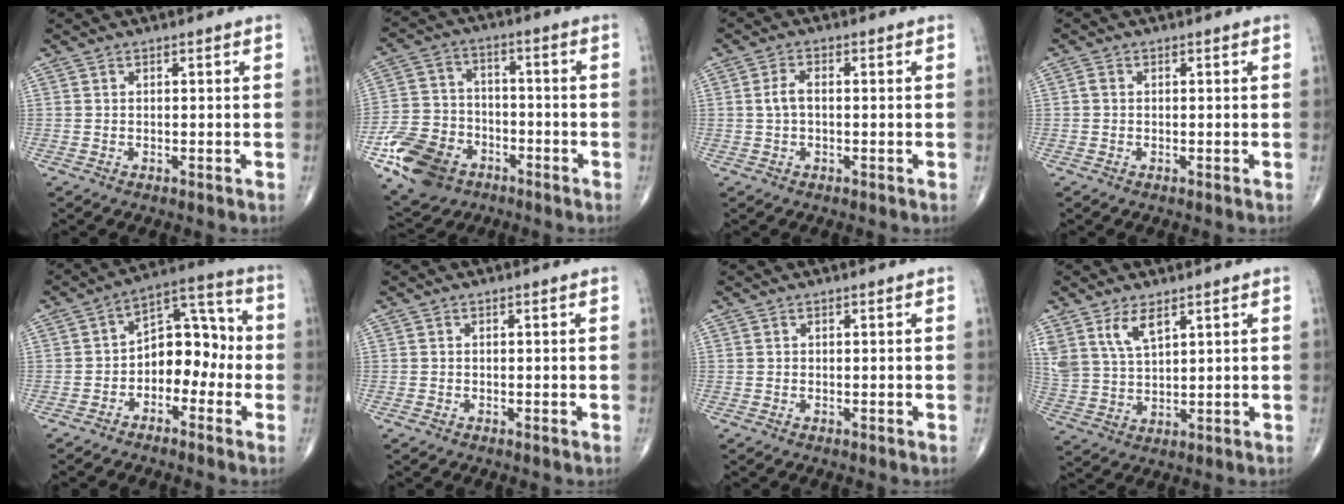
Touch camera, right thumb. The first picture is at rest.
{"total": 14.0, "force": [-7.0, 10.1, 6.8], "torque": [-0.113, 0.032, -0.126]}
{"total": 3.0, "force": [0.0, 1.6, 2.5], "torque": [-0.058, 0.011, -0.003]}
{"total": 0.9, "force": [0.0, 0.7, 0.5], "torque": [-0.007, 0.001, -0.003]}
{"total": 10.5, "force": [-2.3, 7.0, 7.6], "torque": [-0.076, 0.048, -0.051]}
{"total": 0.0}
{"total": 0.0}
{"total": 7.6, "force": [4.5, 3.5, 5.0], "torque": [-0.097, -0.017, 0.099]}